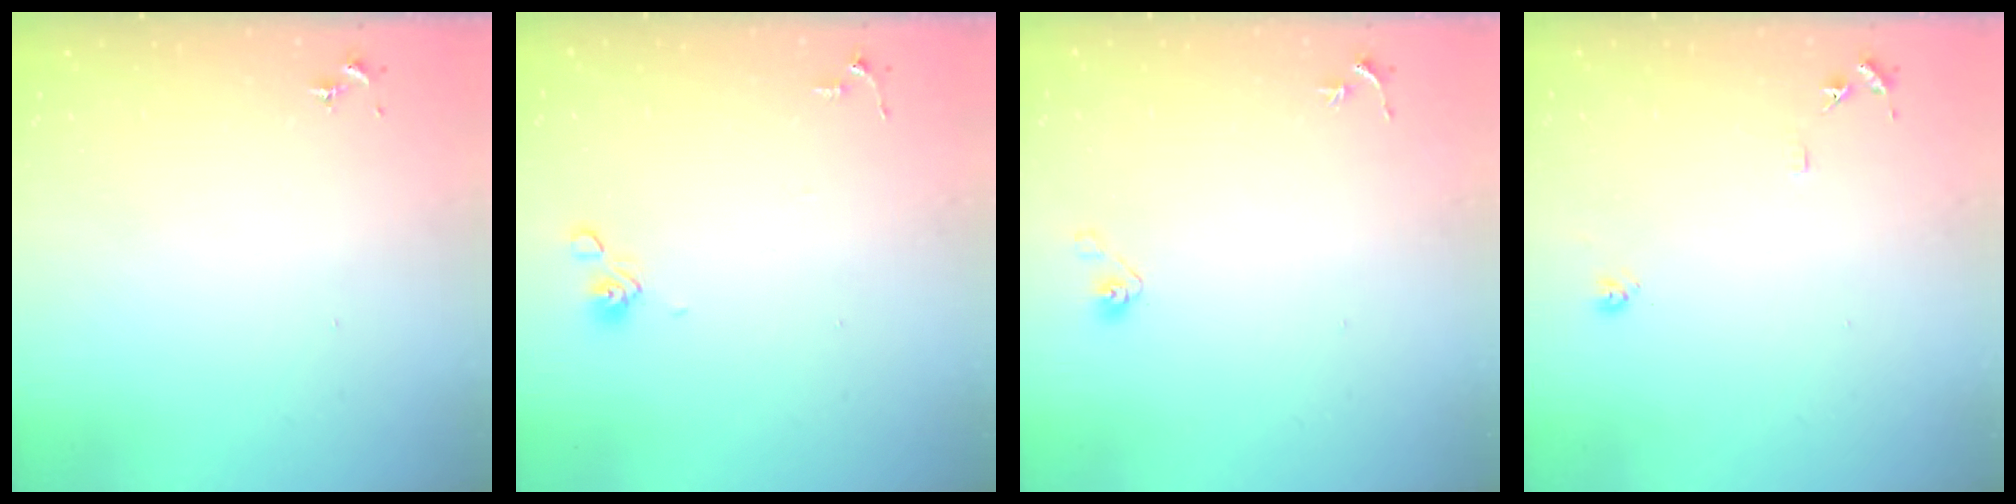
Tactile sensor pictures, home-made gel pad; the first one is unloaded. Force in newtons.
{"total": 6.3, "press": 6.0, "slide": 2.1}
{"total": 4.1, "press": 3.7, "slide": 1.7}
{"total": 8.3, "press": 8.3, "slide": 0.7}